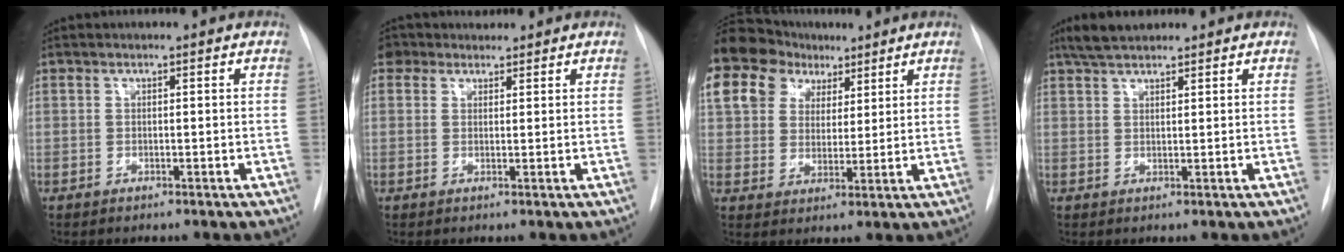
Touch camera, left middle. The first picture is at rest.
{"total": 3.3, "force": [2.6, 2.0, 0.0], "torque": [-0.003, 0.024, 0.042]}
{"total": 24.3, "force": [13.0, 17.9, 10.1], "torque": [-0.301, 0.101, 0.247]}
{"total": 4.6, "force": [3.8, 1.3, 2.2], "torque": [-0.051, 0.014, 0.070]}